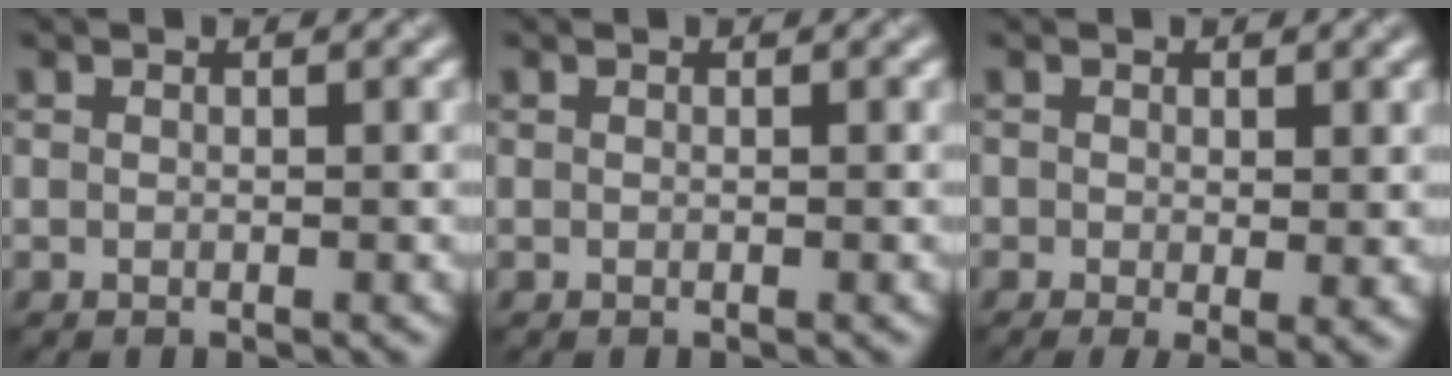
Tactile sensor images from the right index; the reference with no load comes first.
{"total": 0.0}
{"total": 2.6, "force": [-0.3, 1.1, 2.4], "torque": [-0.038, -0.011, -0.005]}